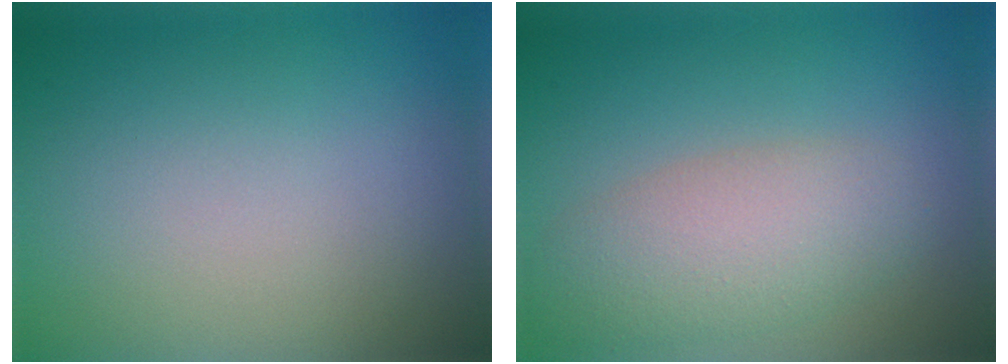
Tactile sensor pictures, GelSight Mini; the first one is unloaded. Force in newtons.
{"total": 4.6, "press": 4.6, "slide": 0.2}